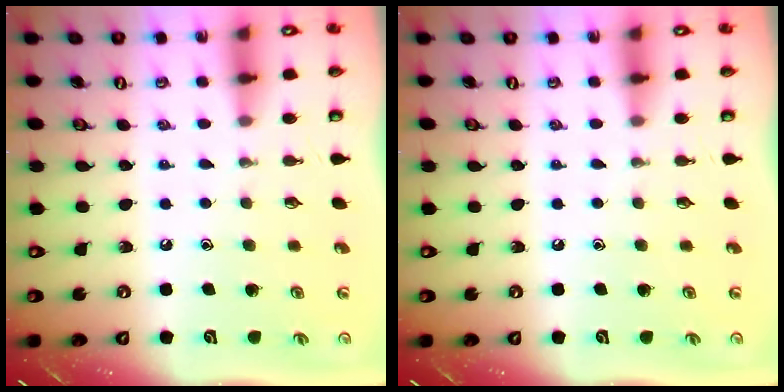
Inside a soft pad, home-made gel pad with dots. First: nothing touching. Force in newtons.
{"total": 0.0}